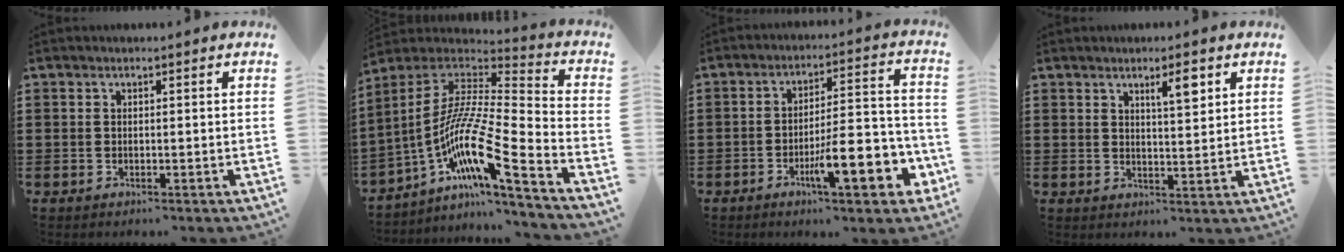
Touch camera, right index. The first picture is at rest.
{"total": 13.4, "force": [-6.6, 1.6, 11.6], "torque": [-0.254, -0.030, -0.140]}
{"total": 11.1, "force": [-5.0, 3.1, 9.5], "torque": [-0.135, 0.005, -0.082]}
{"total": 4.1, "force": [2.3, 1.0, 3.2], "torque": [-0.043, -0.003, 0.033]}